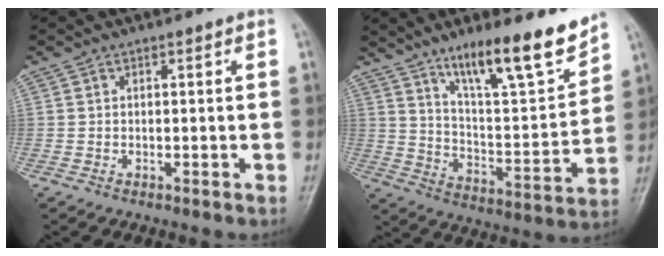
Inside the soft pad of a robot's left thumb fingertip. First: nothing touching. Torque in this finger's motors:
{"motor_torque": [1.00, 0.78, 1.44, -1.33, 0.14]}